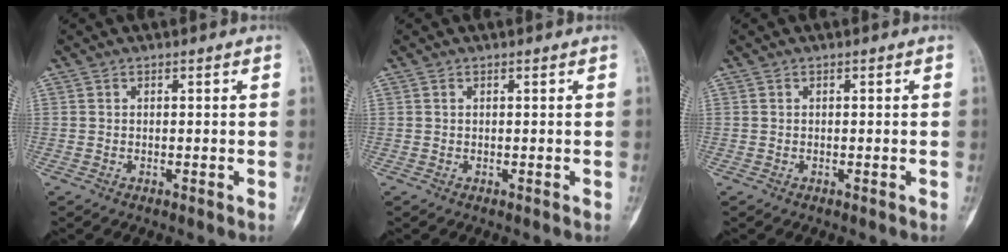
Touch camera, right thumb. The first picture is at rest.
{"total": 0.0}
{"total": 0.0}